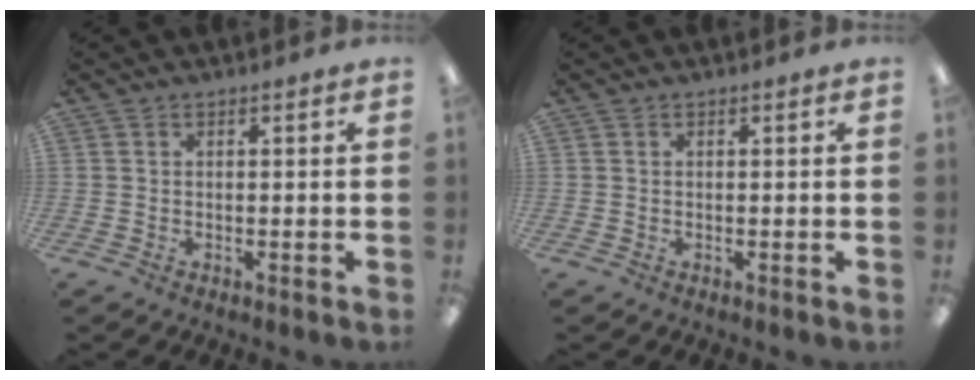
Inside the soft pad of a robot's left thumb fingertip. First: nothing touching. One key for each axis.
{"total": 0.0}